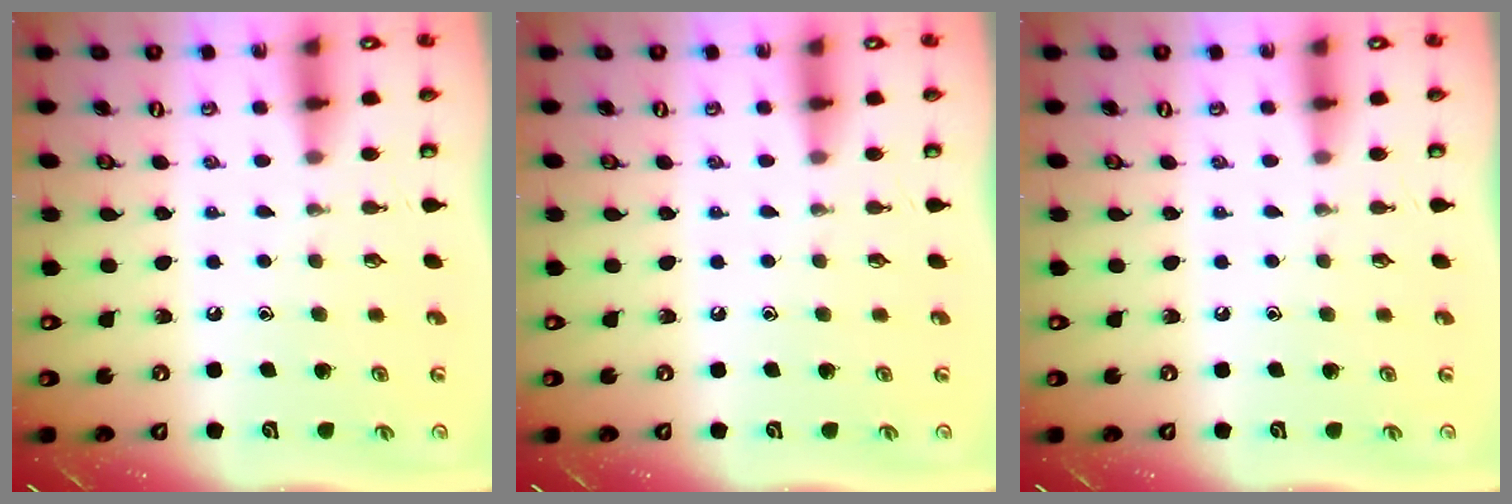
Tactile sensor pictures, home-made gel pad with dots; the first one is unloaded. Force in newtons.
{"total": 0.0}
{"total": 0.0}